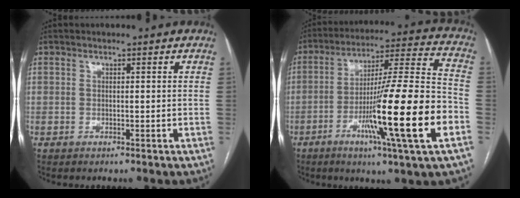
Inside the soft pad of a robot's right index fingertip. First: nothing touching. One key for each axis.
{"total": 20.9, "fx": -7.0, "fy": -0.4, "fz": 19.7, "tx": -0.312, "ty": -0.016, "tz": -0.119}